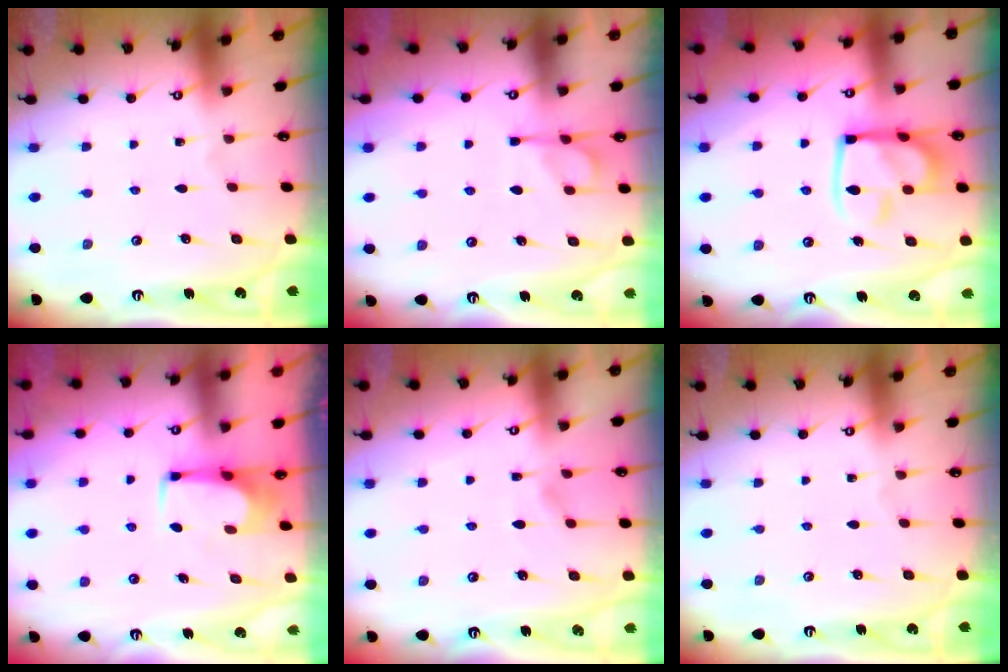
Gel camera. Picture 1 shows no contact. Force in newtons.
{"total": 2.8, "press": 2.6, "slide": 1.2}
{"total": 14.3, "press": 14.2, "slide": 1.7}
{"total": 3.9, "press": 3.9, "slide": 0.6}
{"total": 1.8, "press": 1.6, "slide": 1.0}
{"total": 0.0}